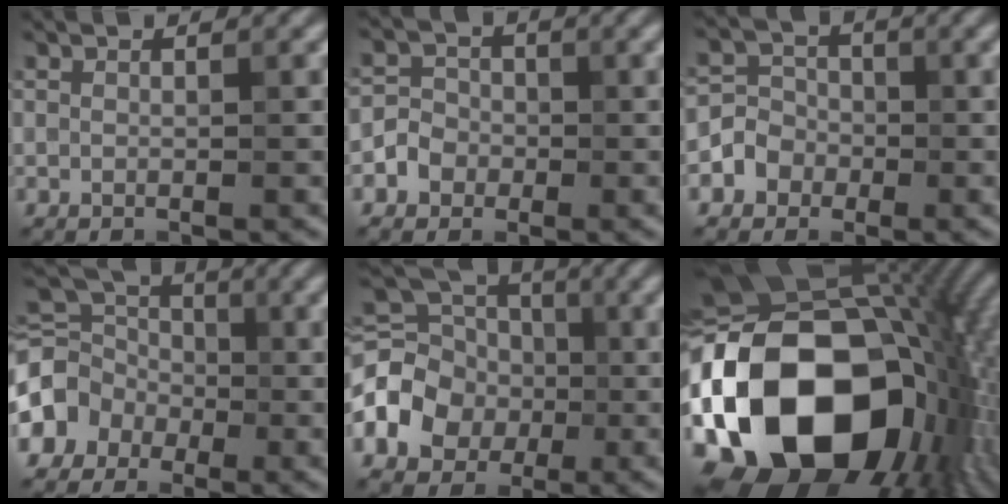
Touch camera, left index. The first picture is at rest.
{"total": 2.5, "force": [-0.9, 2.3, 0.5], "torque": [0.009, 0.003, -0.024]}
{"total": 3.0, "force": [-1.1, 2.8, 0.5], "torque": [0.015, 0.007, -0.031]}
{"total": 8.2, "force": [-2.3, 6.8, 4.0], "torque": [-0.073, 0.011, -0.067]}
{"total": 8.7, "force": [-1.8, 7.1, 4.6], "torque": [-0.085, -0.004, -0.051]}
{"total": 22.1, "force": [-4.2, 15.5, 15.2], "torque": [-0.295, -0.005, -0.065]}